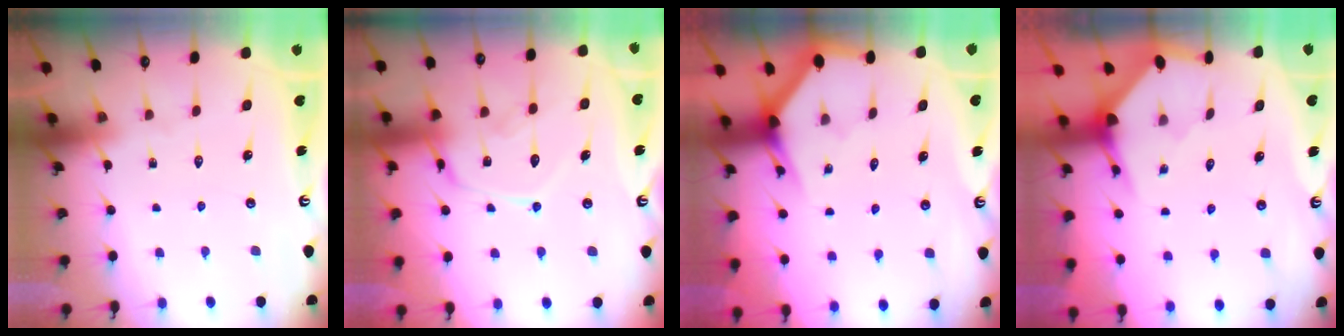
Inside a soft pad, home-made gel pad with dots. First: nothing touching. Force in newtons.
{"total": 15.0, "press": 15.0, "slide": 1.1}
{"total": 3.1, "press": 3.1, "slide": 0.1}
{"total": 3.1, "press": 3.1, "slide": 0.1}